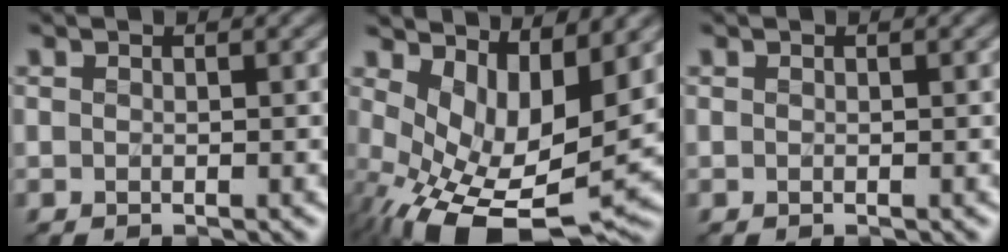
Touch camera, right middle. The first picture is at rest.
{"total": 9.9, "force": [-0.5, 5.1, 8.5], "torque": [-0.157, -0.030, 0.006]}
{"total": 0.0}